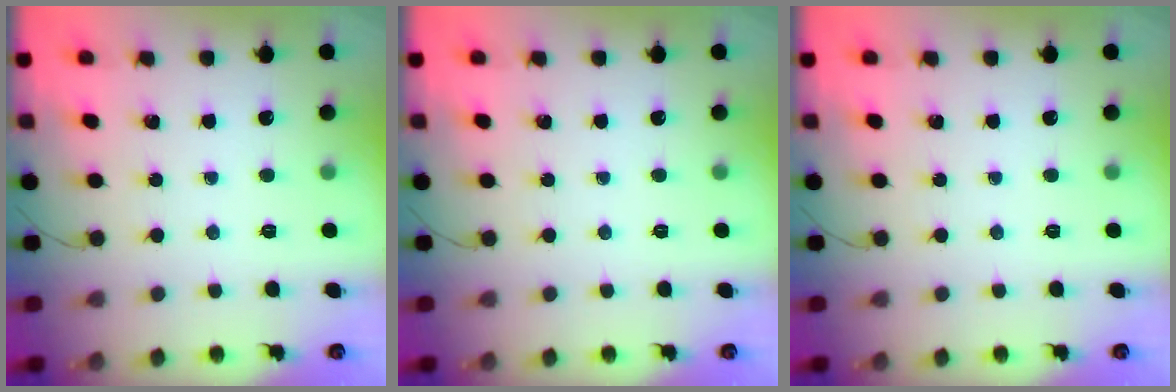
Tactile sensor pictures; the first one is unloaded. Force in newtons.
{"total": 0.0}
{"total": 0.0}